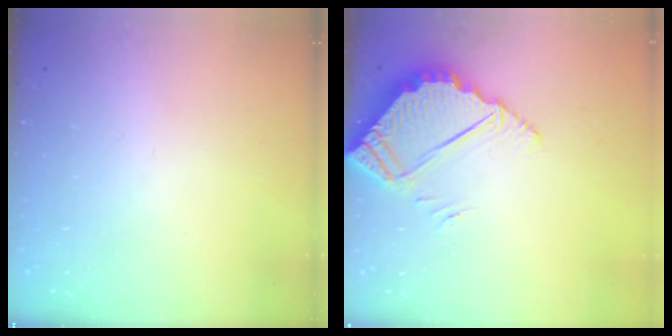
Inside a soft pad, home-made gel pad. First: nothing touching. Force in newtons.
{"total": 4.8, "press": 4.8, "slide": 0.3}